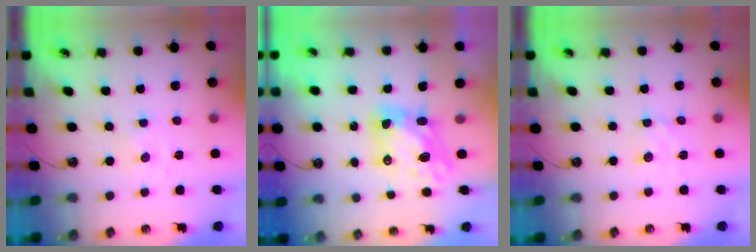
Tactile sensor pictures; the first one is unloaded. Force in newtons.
{"total": 7.0, "press": 7.0, "slide": 0.5}
{"total": 3.2, "press": 3.2, "slide": 0.3}